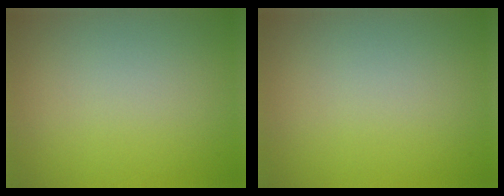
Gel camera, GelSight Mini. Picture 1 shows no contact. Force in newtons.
{"total": 0.0}